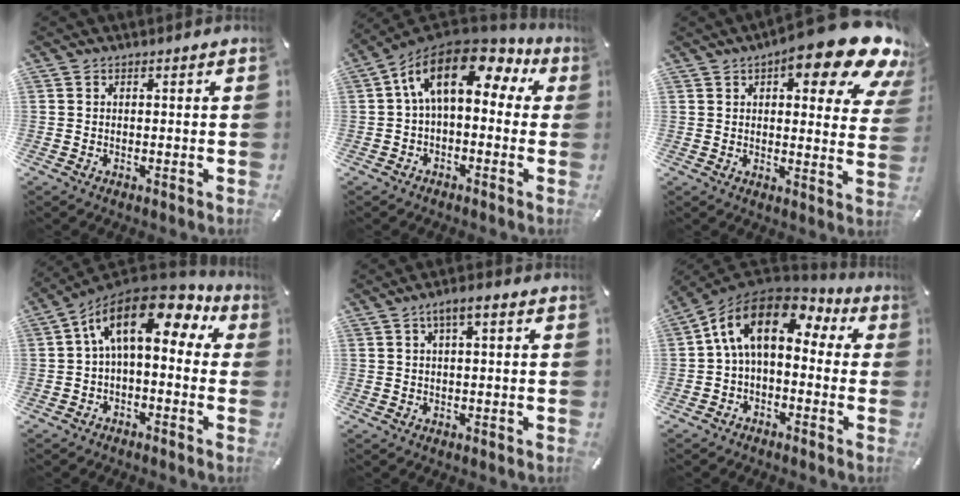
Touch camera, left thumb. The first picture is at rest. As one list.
[{"total": 15.0, "force": [4.9, 8.1, 11.7], "torque": [-0.223, -0.022, 0.082]}, {"total": 17.9, "force": [10.3, 6.0, 13.3], "torque": [-0.175, -0.067, 0.162]}, {"total": 14.9, "force": [5.1, 7.7, 11.7], "torque": [-0.221, -0.033, 0.080]}, {"total": 3.4, "force": [1.0, 0.8, 3.1], "torque": [-0.061, 0.005, 0.015]}, {"total": 12.9, "force": [2.7, 8.0, 9.7], "torque": [-0.188, 0.001, 0.044]}]